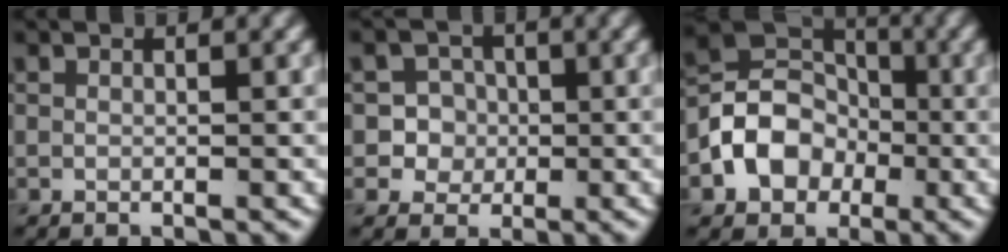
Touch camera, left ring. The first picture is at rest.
{"total": 3.5, "force": [-0.2, 3.4, 0.6], "torque": [0.007, 0.016, -0.006]}
{"total": 5.9, "force": [-2.0, 4.8, 3.0], "torque": [-0.042, 0.005, -0.045]}